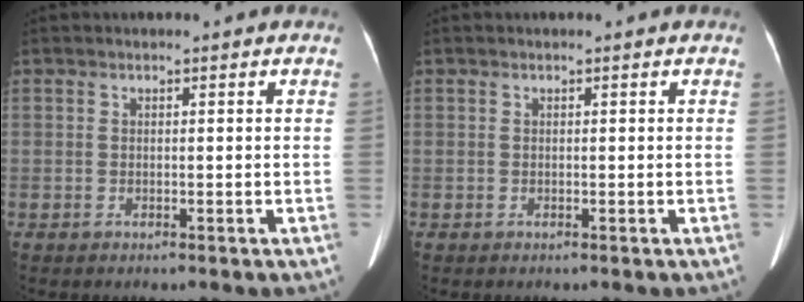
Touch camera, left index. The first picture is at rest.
{"total": 0.0}